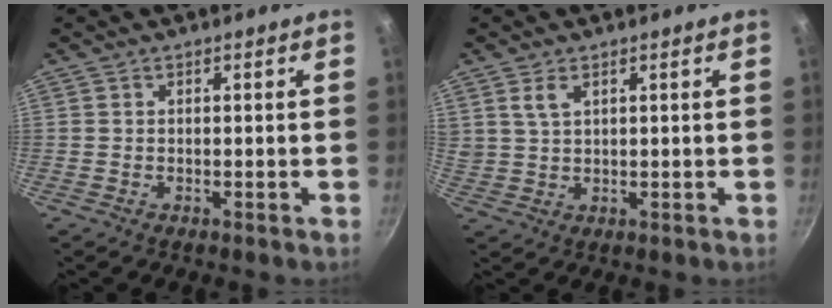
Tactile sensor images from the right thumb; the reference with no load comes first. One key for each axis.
{"total": 3.6, "fx": 1.9, "fy": 2.0, "fz": 2.4, "tx": -0.039, "ty": -0.005, "tz": 0.041}